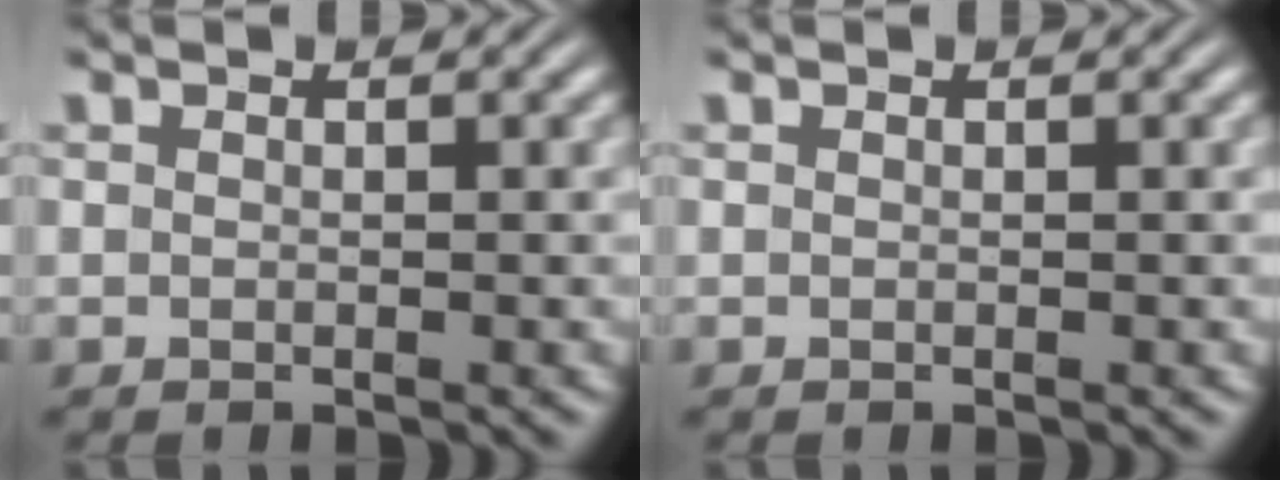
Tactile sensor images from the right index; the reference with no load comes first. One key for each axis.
{"total": 0.0}